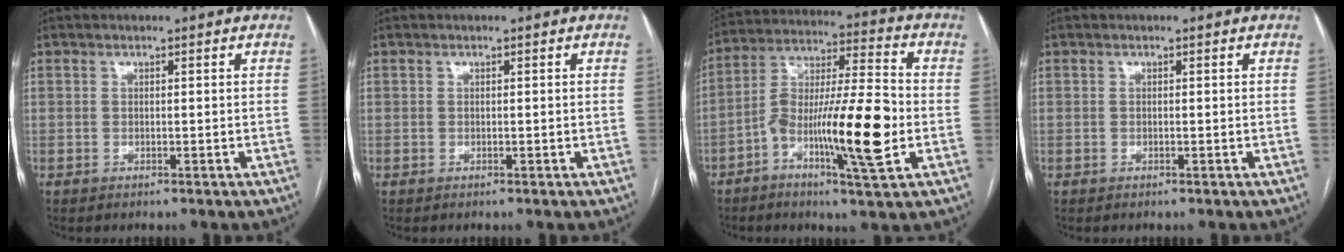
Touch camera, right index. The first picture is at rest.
{"total": 0.0}
{"total": 15.9, "force": [-4.7, 1.8, 15.0], "torque": [-0.271, 0.006, -0.082]}
{"total": 0.0}